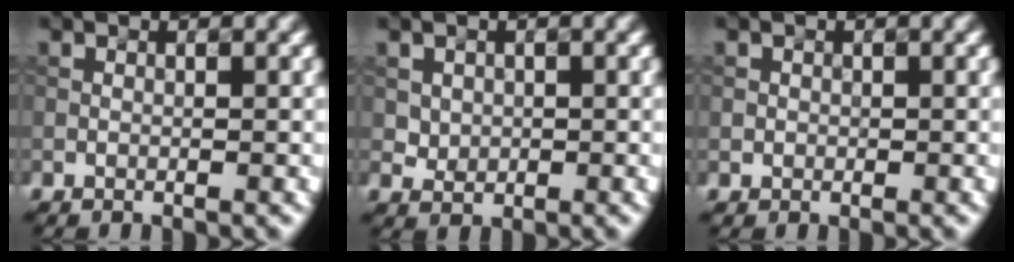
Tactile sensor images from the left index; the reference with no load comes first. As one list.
[{"total": 1.7, "force": [0.5, 1.5, 0.7], "torque": [-0.012, -0.007, 0.018]}, {"total": 0.8, "force": [0.0, 0.8, 0.0], "torque": [0.011, -0.004, 0.001]}]